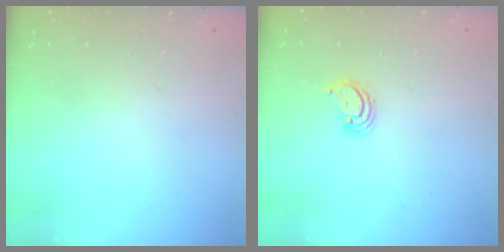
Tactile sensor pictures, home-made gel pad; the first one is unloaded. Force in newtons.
{"total": 2.8, "press": 2.8, "slide": 0.2}